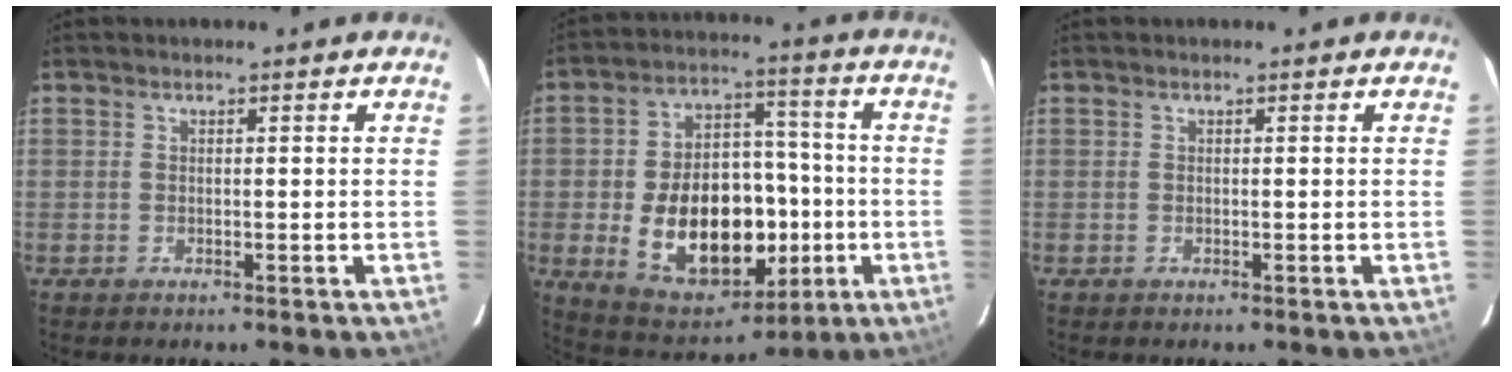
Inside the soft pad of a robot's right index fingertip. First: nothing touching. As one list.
[{"total": 20.7, "force": [-4.2, 13.4, 15.1], "torque": [-0.298, 0.022, -0.039]}, {"total": 0.0}]